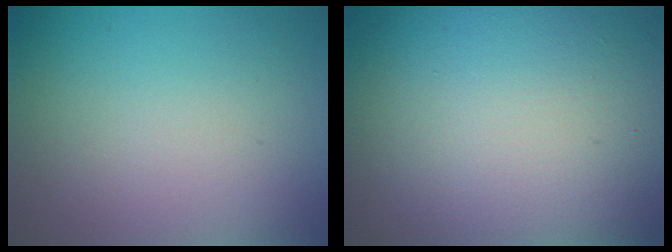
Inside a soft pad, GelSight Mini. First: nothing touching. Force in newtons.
{"total": 17.3, "press": 17.3, "slide": 1.4}